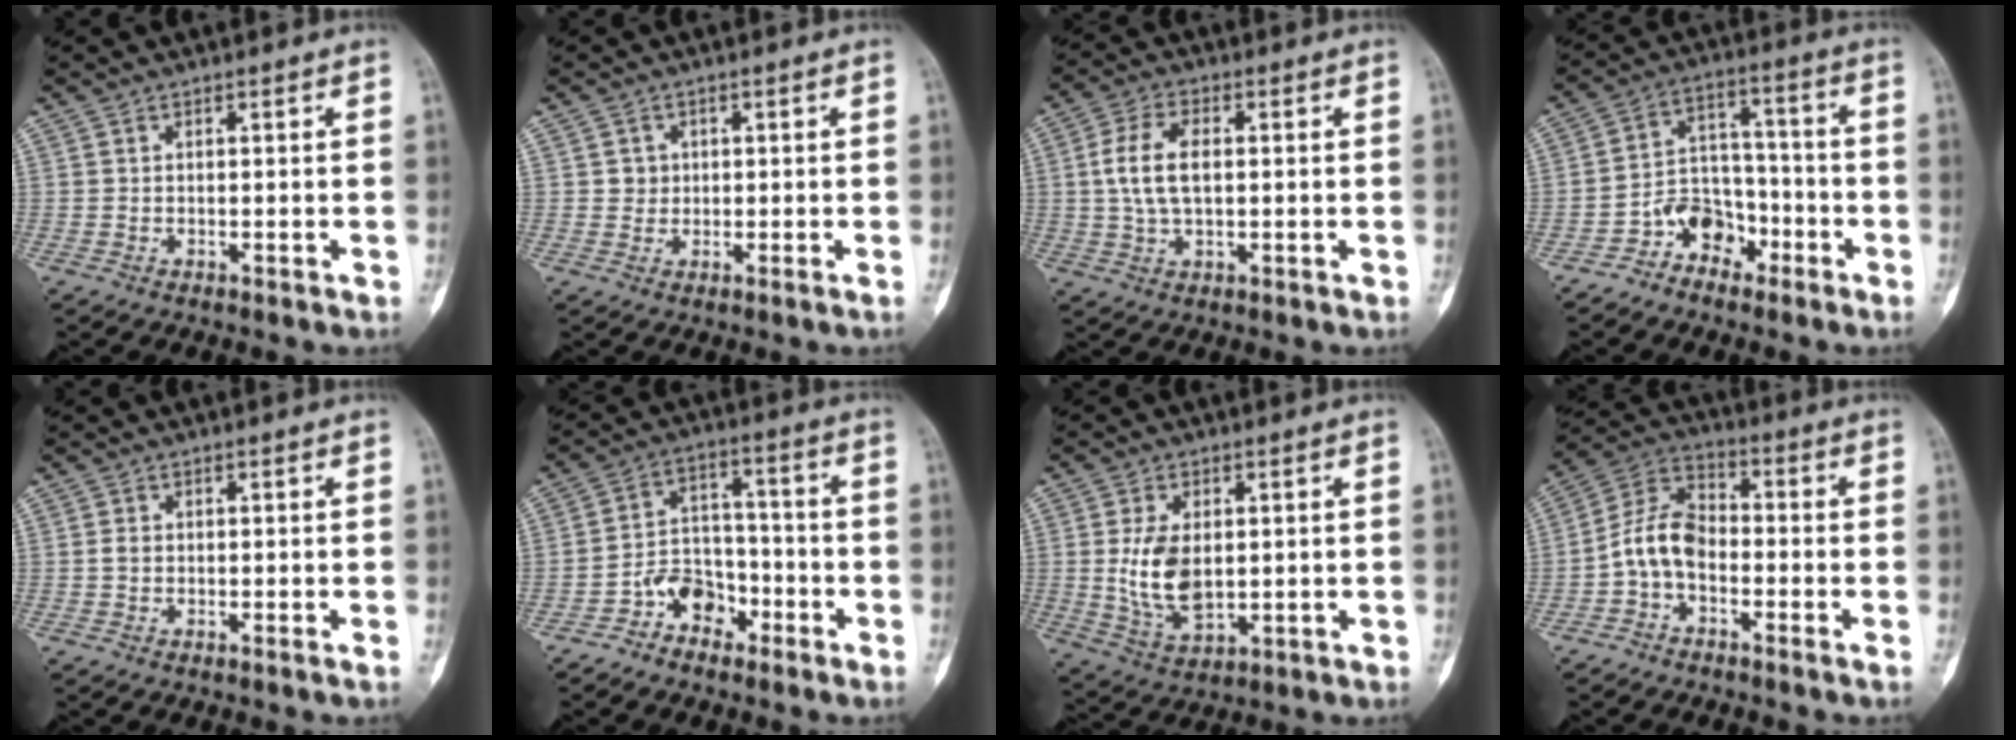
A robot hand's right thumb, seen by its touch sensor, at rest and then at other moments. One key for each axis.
{"total": 1.9, "fx": 0.3, "fy": 1.8, "fz": 0.7, "tx": -0.001, "ty": 0.002, "tz": 0.002}
{"total": 8.5, "fx": 0.8, "fy": 4.6, "fz": 7.1, "tx": -0.140, "ty": 0.011, "tz": 0.015}
{"total": 8.6, "fx": -5.2, "fy": 6.0, "fz": 3.3, "tx": -0.024, "ty": 0.067, "tz": -0.100}
{"total": 1.0, "fx": -0.2, "fy": 0.6, "fz": 0.8, "tx": -0.019, "ty": -0.001, "tz": -0.006}
{"total": 8.1, "fx": -4.7, "fy": 5.6, "fz": 3.5, "tx": -0.033, "ty": 0.056, "tz": -0.091}
{"total": 10.2, "fx": 0.6, "fy": 6.1, "fz": 8.1, "tx": -0.149, "ty": -0.012, "tz": 0.025}
{"total": 7.6, "fx": -2.4, "fy": 3.3, "fz": 6.3, "tx": -0.132, "ty": 0.035, "tz": -0.062}